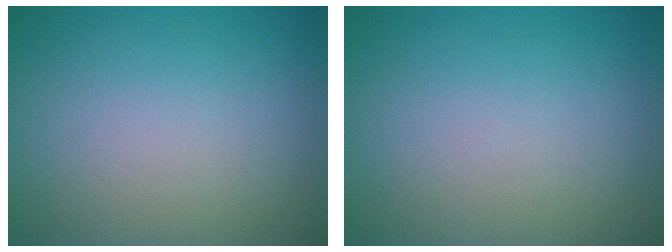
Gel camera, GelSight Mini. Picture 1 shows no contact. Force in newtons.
{"total": 0.0}